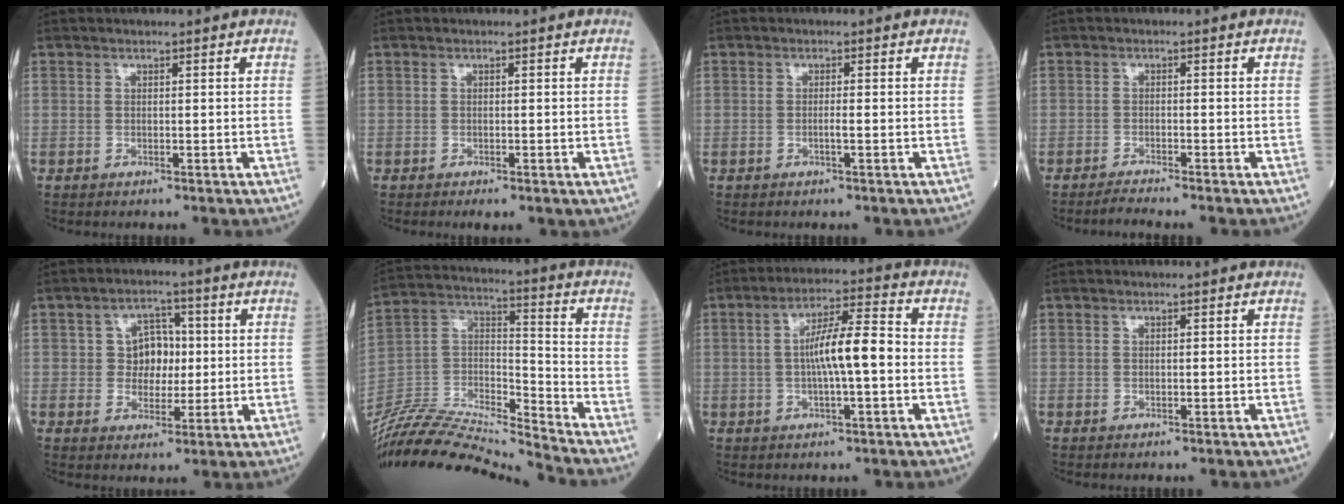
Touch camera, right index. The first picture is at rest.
{"total": 1.9, "force": [-1.1, 0.6, 1.4], "torque": [-0.016, -0.004, -0.014]}
{"total": 1.1, "force": [-0.4, -0.1, 1.0], "torque": [-0.016, 0.000, -0.008]}
{"total": 2.3, "force": [-2.1, -0.8, 0.5], "torque": [-0.016, -0.007, -0.037]}
{"total": 5.5, "force": [0.6, 4.2, 3.5], "torque": [-0.052, 0.014, 0.011]}
{"total": 21.0, "force": [-20.1, -0.4, 6.2], "torque": [-0.132, 0.014, -0.355]}
{"total": 8.6, "force": [-0.4, 1.0, 8.5], "torque": [-0.150, 0.015, -0.014]}
{"total": 0.0}